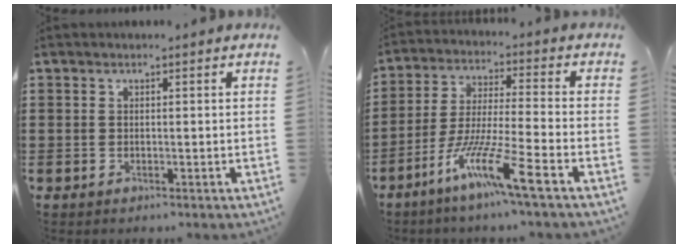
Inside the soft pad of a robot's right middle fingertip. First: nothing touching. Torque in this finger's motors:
{"motor_torque": [2.14, 0.00, 0.72, 0.15]}